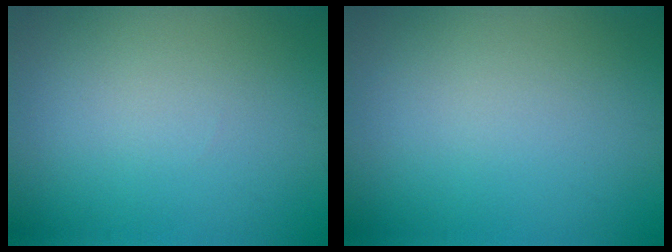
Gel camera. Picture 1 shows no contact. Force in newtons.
{"total": 0.0}